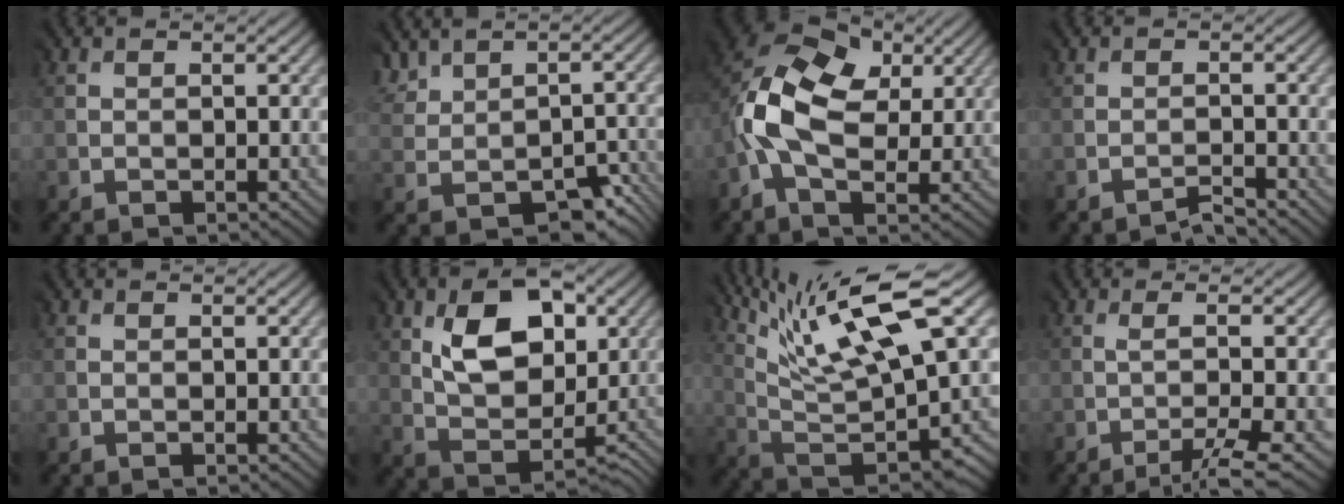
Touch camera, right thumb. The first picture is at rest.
{"total": 3.9, "force": [0.5, 3.4, 1.8], "torque": [-0.025, -0.010, 0.018]}
{"total": 11.4, "force": [2.0, 7.9, 7.9], "torque": [-0.189, 0.005, 0.027]}
{"total": 2.0, "force": [-1.3, -0.7, -1.3], "torque": [0.026, 0.004, -0.034]}
{"total": 0.0}
{"total": 8.5, "force": [3.4, 5.4, 5.7], "torque": [-0.100, 0.004, 0.059]}
{"total": 14.5, "force": [9.2, 3.0, 10.8], "torque": [-0.214, 0.008, 0.174]}
{"total": 4.2, "force": [-2.1, 0.4, 3.6], "torque": [-0.054, -0.003, -0.040]}